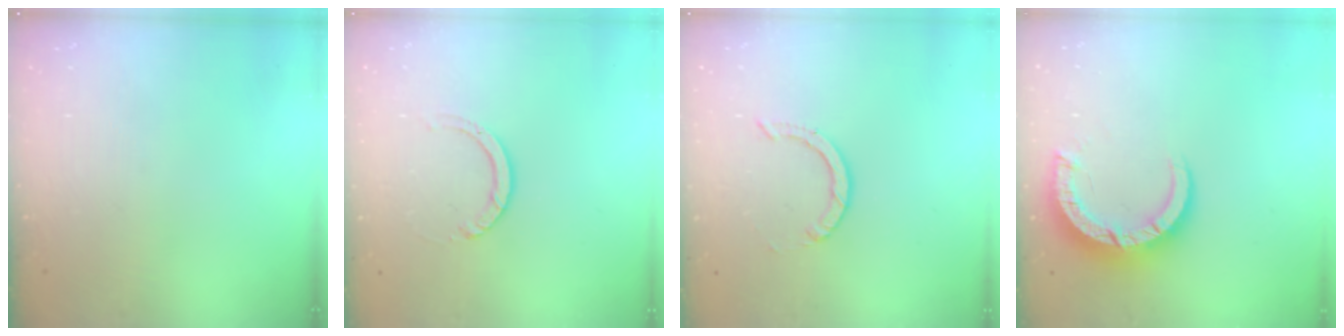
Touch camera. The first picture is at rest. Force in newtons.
{"total": 3.6, "press": 3.6, "slide": 0.3}
{"total": 0.8, "press": 0.8, "slide": 0.1}
{"total": 8.9, "press": 8.9, "slide": 0.9}